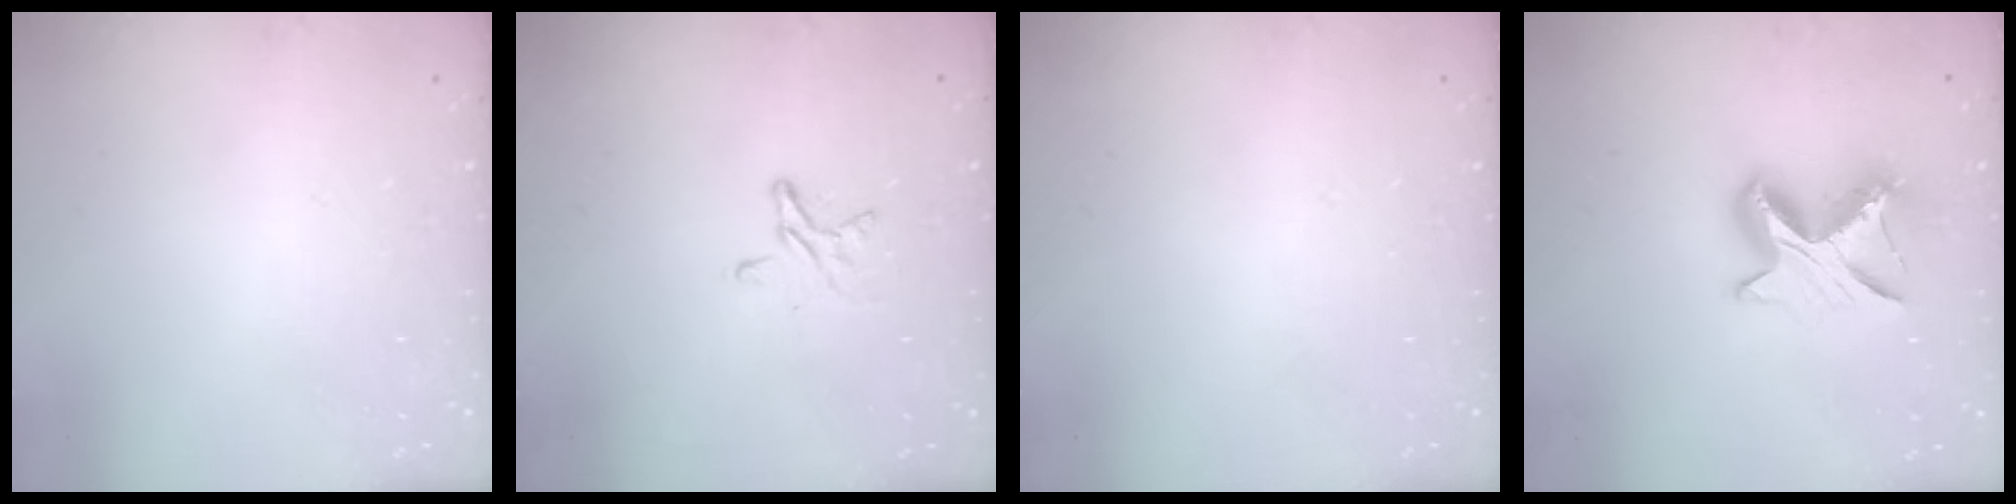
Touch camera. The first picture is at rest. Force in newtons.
{"total": 4.9, "press": 4.9, "slide": 0.3}
{"total": 0.0}
{"total": 9.6, "press": 9.6, "slide": 0.6}